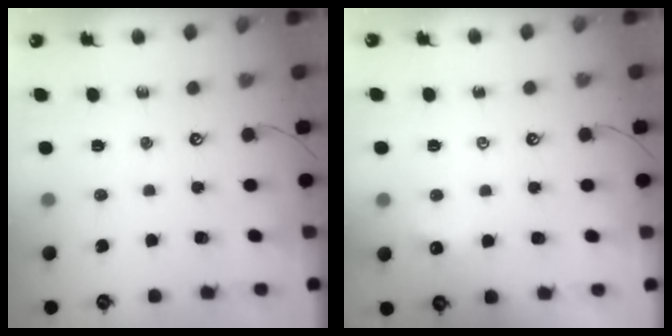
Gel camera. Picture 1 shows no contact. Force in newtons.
{"total": 2.2, "press": 2.2, "slide": 0.4}